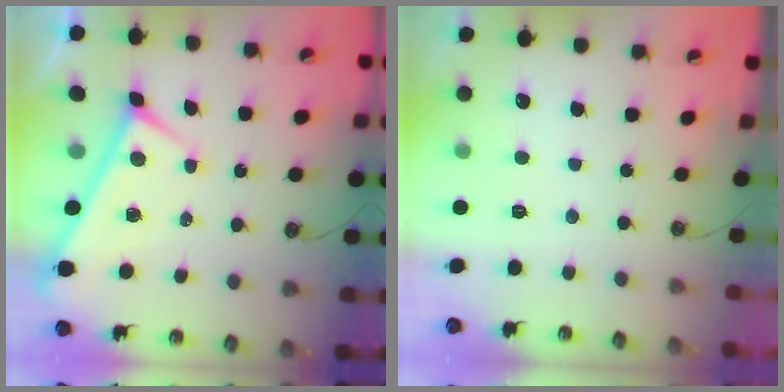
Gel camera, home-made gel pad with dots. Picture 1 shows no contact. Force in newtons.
{"total": 0.0}